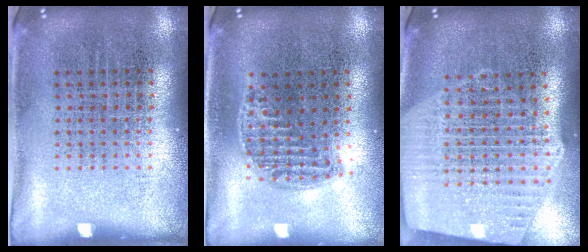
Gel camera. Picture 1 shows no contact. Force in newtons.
{"total": 1.2, "press": 1.1, "slide": 0.5}
{"total": 2.7, "press": 2.3, "slide": 1.4}